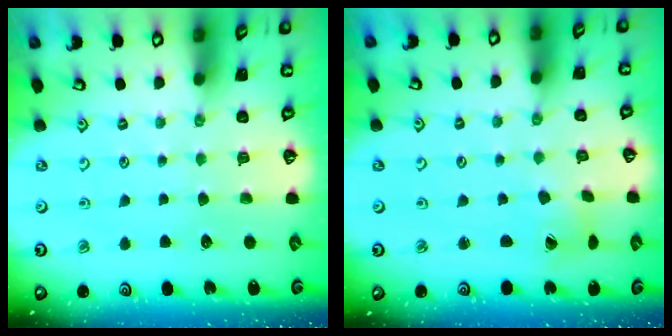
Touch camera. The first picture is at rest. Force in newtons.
{"total": 2.4, "press": 2.4, "slide": 0.3}